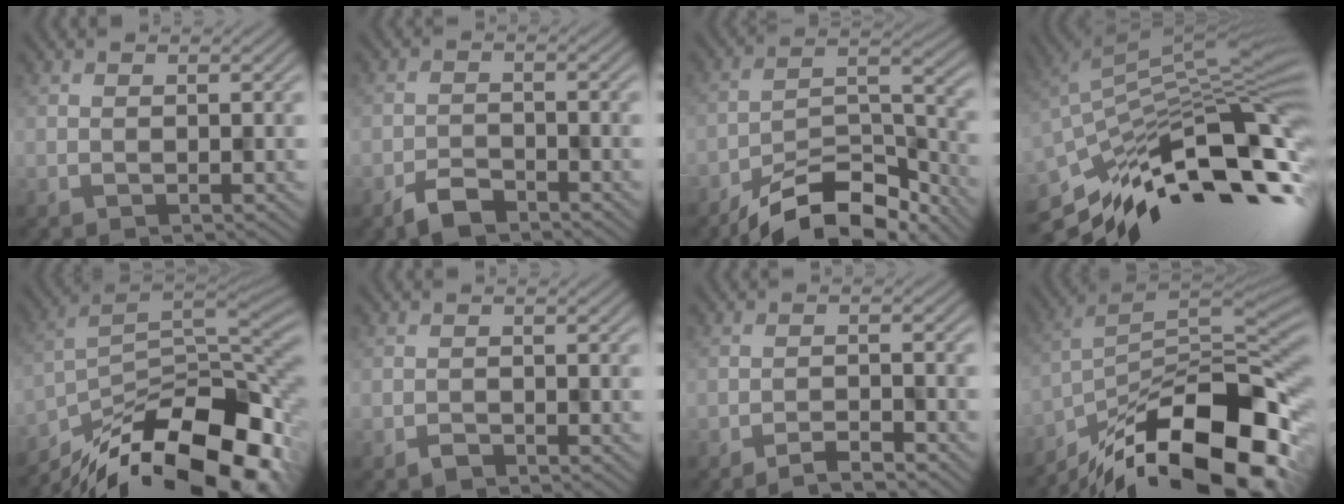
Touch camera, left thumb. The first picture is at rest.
{"total": 3.4, "force": [-2.6, 1.5, 1.6], "torque": [-0.030, 0.000, -0.057]}
{"total": 12.9, "force": [-10.4, 3.7, 6.7], "torque": [-0.114, 0.000, -0.184]}
{"total": 15.5, "force": [-7.6, 4.7, 12.6], "torque": [-0.230, 0.006, -0.142]}
{"total": 17.5, "force": [-11.9, 6.7, 10.9], "torque": [-0.207, -0.032, -0.191]}
{"total": 1.1, "force": [-0.9, 0.5, 0.3], "torque": [-0.007, 0.000, -0.021]}
{"total": 2.9, "force": [-2.6, 0.3, 1.4], "torque": [-0.022, 0.007, -0.049]}
{"total": 18.1, "force": [-12.2, 6.2, 11.8], "torque": [-0.227, -0.022, -0.197]}